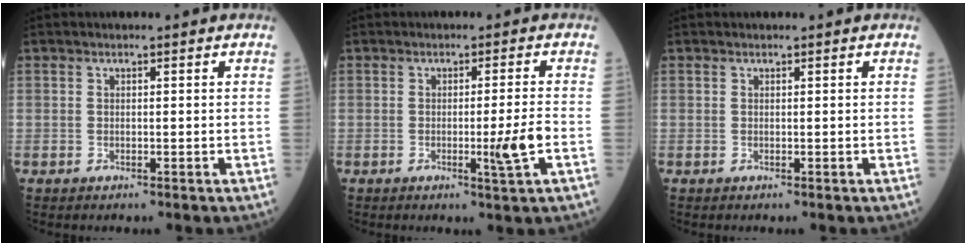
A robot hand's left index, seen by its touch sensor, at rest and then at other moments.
{"total": 4.5, "force": [-1.2, -0.9, 4.2], "torque": [-0.068, -0.010, -0.017]}
{"total": 0.0}